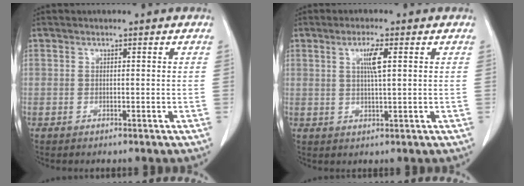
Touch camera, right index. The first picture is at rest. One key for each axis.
{"total": 3.8, "fx": 1.2, "fy": 0.1, "fz": 3.6, "tx": -0.066, "ty": 0.000, "tz": 0.021}